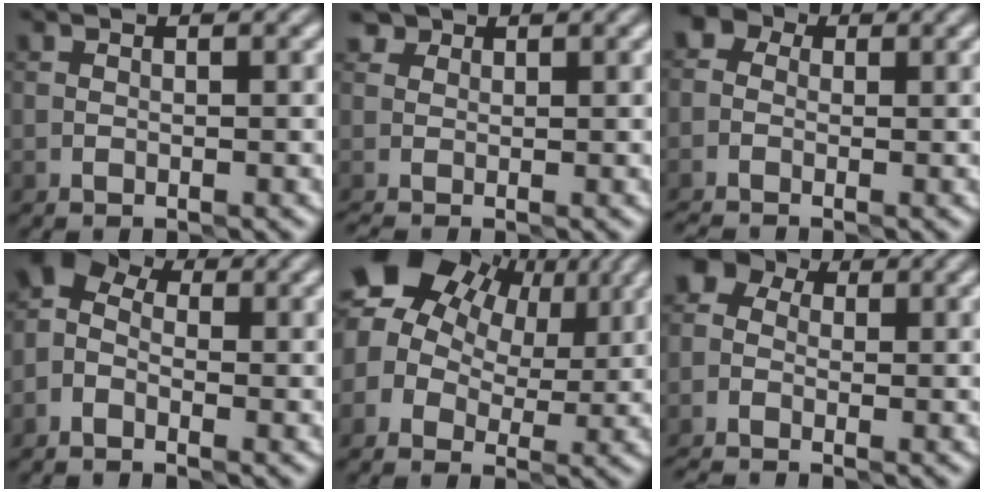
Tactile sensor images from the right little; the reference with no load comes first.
{"total": 1.0, "force": [0.2, 0.9, 0.4], "torque": [-0.005, 0.005, -0.003]}
{"total": 2.8, "force": [-1.1, 2.3, 1.2], "torque": [-0.016, 0.013, -0.031]}
{"total": 3.9, "force": [-0.5, 2.8, 2.7], "torque": [-0.059, 0.020, -0.017]}
{"total": 11.0, "force": [5.2, 7.2, 6.5], "torque": [-0.116, 0.035, 0.080]}
{"total": 3.5, "force": [-1.1, 2.9, 1.6], "torque": [-0.026, 0.012, -0.028]}